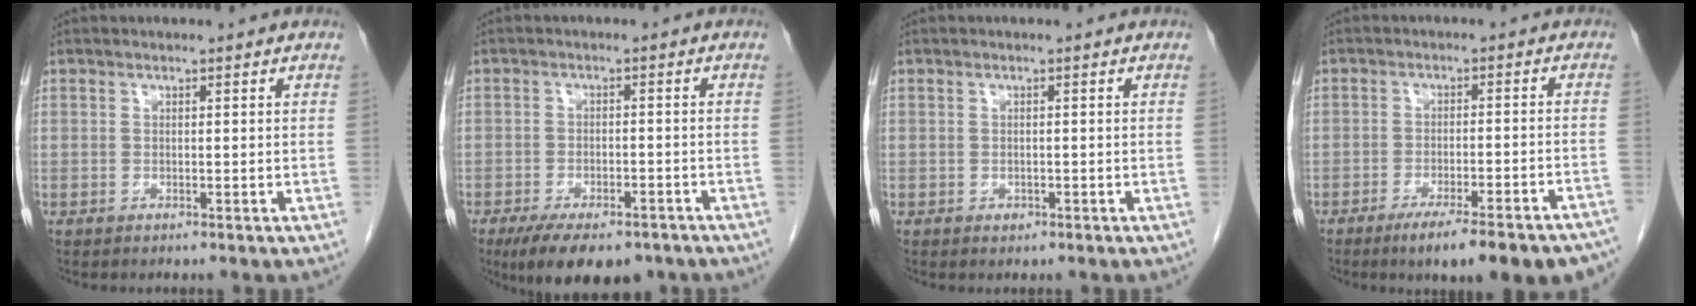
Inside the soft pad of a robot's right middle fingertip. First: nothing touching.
{"total": 11.6, "force": [-8.5, 4.6, 6.4], "torque": [-0.096, -0.007, -0.125]}
{"total": 0.6, "force": [-0.2, 0.5, 0.2], "torque": [-0.006, 0.000, -0.001]}
{"total": 17.1, "force": [-13.9, 2.2, 9.6], "torque": [-0.075, 0.007, -0.182]}